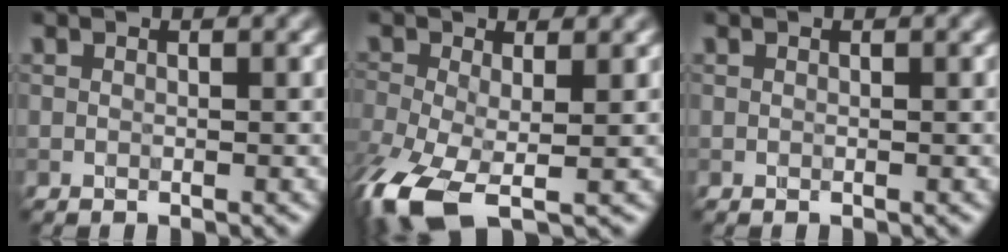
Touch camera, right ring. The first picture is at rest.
{"total": 7.3, "force": [-3.7, 3.1, 5.6], "torque": [-0.134, -0.027, -0.078]}
{"total": 0.0}